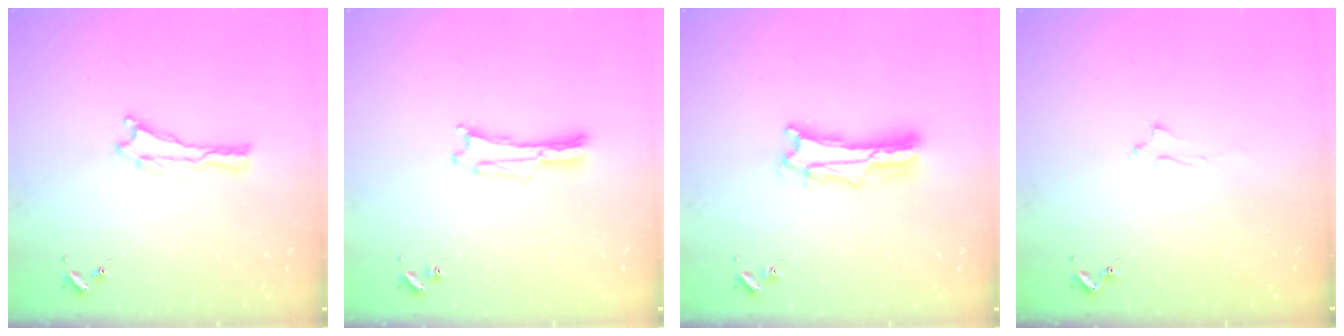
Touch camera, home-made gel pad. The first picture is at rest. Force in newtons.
{"total": 0.7, "press": 0.7, "slide": 0.1}
{"total": 5.0, "press": 5.0, "slide": 0.6}
{"total": 2.0, "press": 2.0, "slide": 0.4}